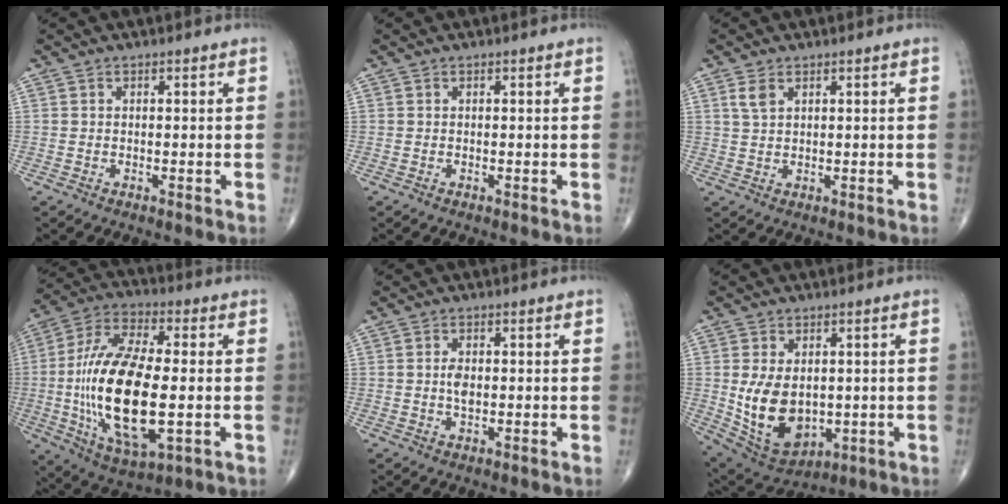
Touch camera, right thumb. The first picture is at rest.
{"total": 0.0}
{"total": 2.7, "force": [1.4, 1.5, 1.7], "torque": [-0.034, 0.001, 0.033]}
{"total": 23.1, "force": [-2.4, 9.5, 20.9], "torque": [-0.417, 0.003, -0.034]}
{"total": 2.7, "force": [0.1, 1.5, 2.2], "torque": [-0.040, -0.001, 0.000]}
{"total": 12.9, "force": [-0.4, 8.7, 9.5], "torque": [-0.146, -0.008, 0.024]}